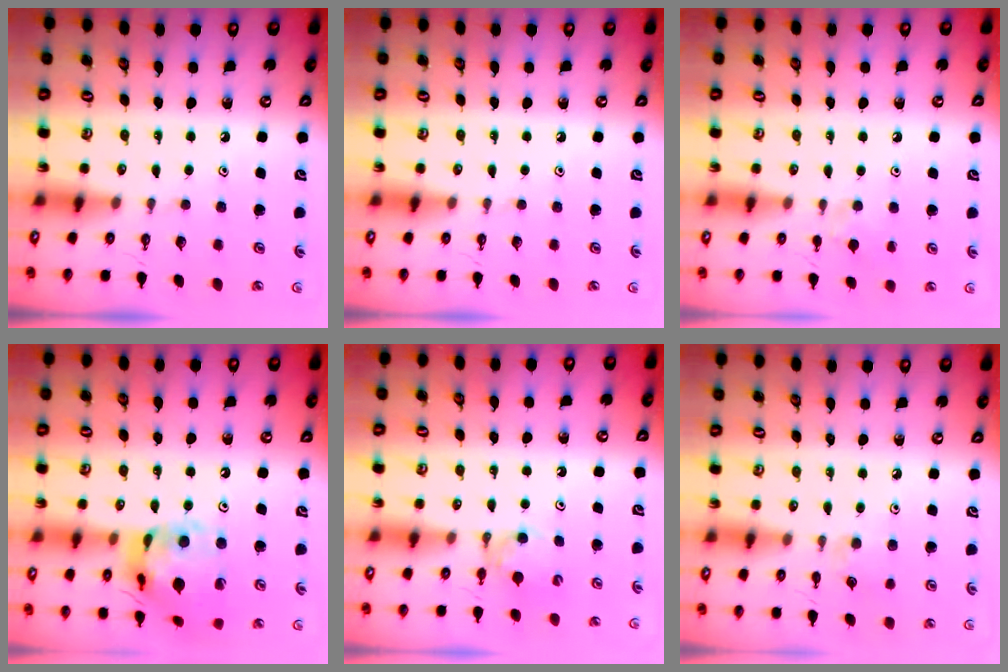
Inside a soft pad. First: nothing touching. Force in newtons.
{"total": 0.0}
{"total": 5.4, "press": 5.4, "slide": 0.8}
{"total": 16.3, "press": 16.2, "slide": 2.1}
{"total": 4.5, "press": 4.5, "slide": 0.6}
{"total": 5.6, "press": 5.6, "slide": 0.6}